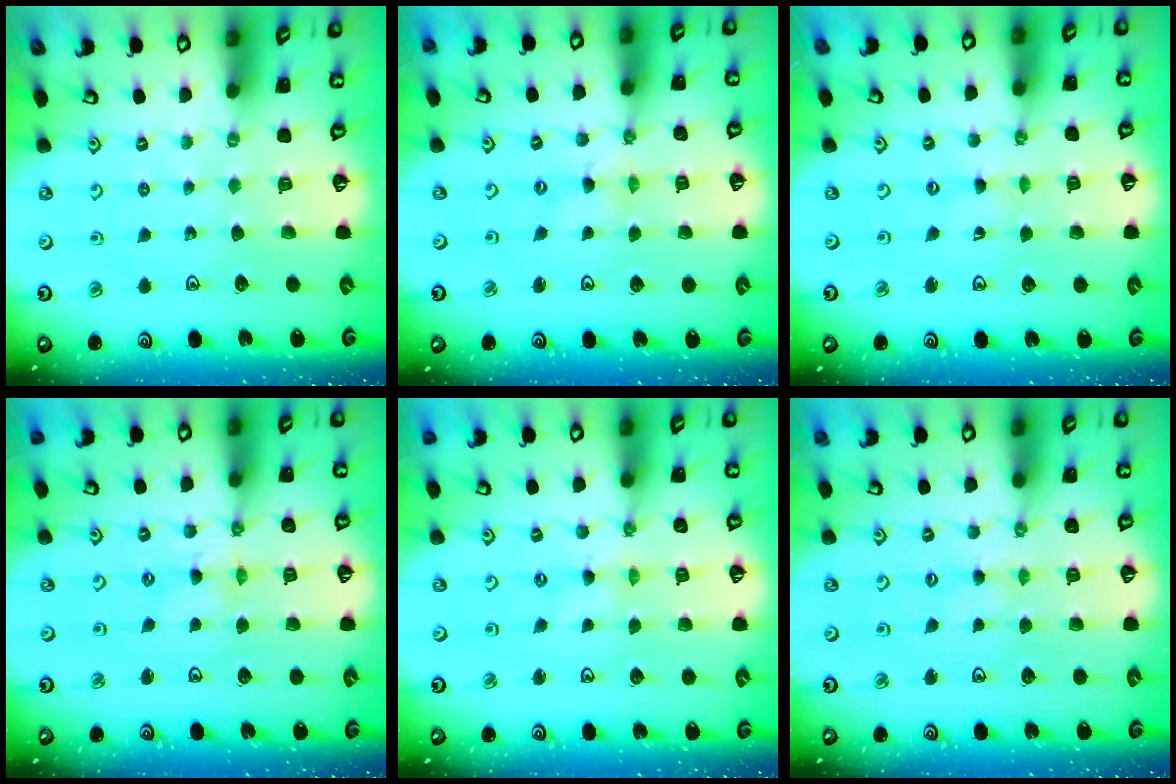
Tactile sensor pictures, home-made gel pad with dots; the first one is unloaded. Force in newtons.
{"total": 0.0}
{"total": 0.6, "press": 0.6, "slide": 0.1}
{"total": 0.6, "press": 0.6, "slide": 0.2}
{"total": 0.0}
{"total": 1.5, "press": 1.5, "slide": 0.3}